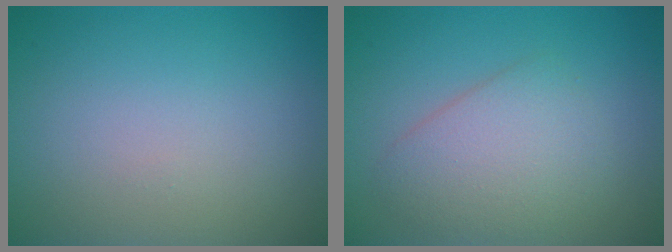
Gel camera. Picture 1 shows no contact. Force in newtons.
{"total": 3.7, "press": 3.7, "slide": 0.1}